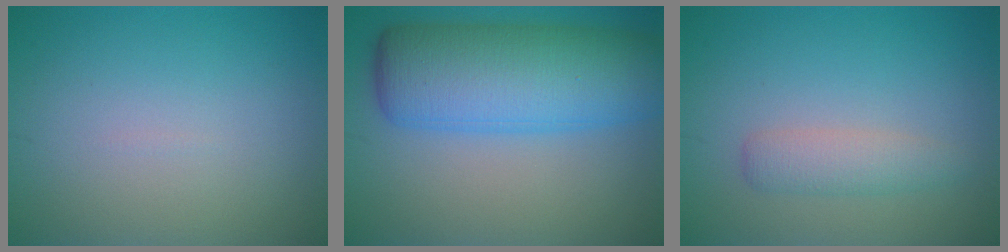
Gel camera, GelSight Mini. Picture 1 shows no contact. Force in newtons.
{"total": 10.5, "press": 10.5, "slide": 0.3}
{"total": 2.2, "press": 2.2, "slide": 0.0}